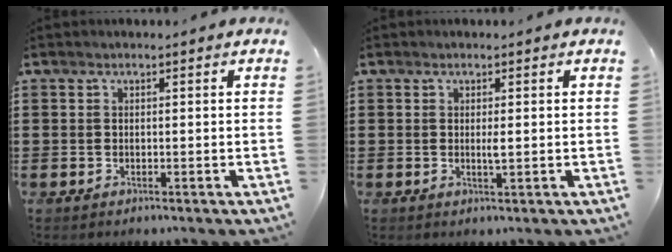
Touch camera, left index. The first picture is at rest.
{"total": 1.3, "force": [0.0, 0.2, 1.3], "torque": [-0.026, -0.002, -0.001]}